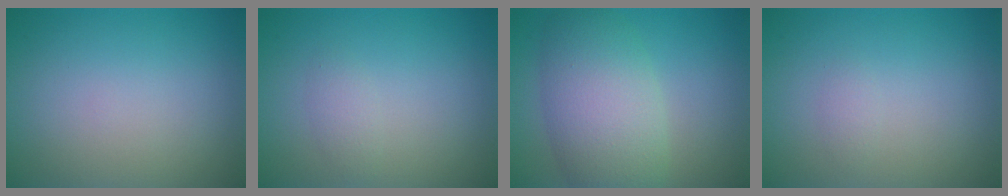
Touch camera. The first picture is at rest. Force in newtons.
{"total": 1.1, "press": 1.1, "slide": 0.0}
{"total": 7.5, "press": 7.5, "slide": 0.2}
{"total": 0.7, "press": 0.7, "slide": 0.0}